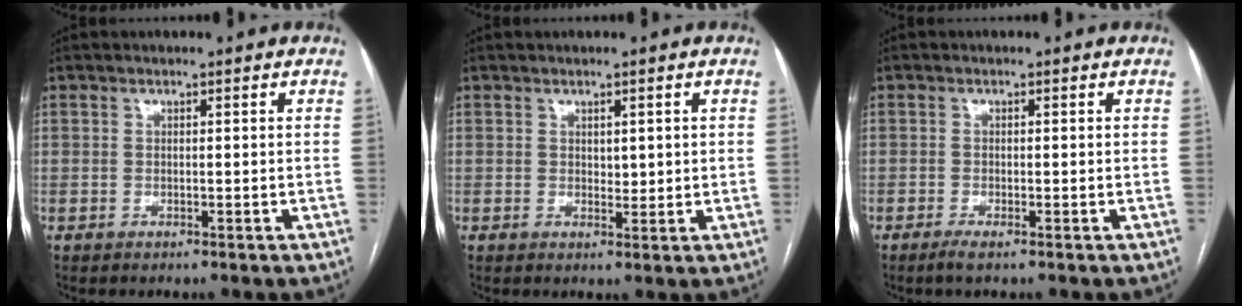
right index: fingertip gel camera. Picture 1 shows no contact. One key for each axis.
{"total": 0.9, "fx": 0.2, "fy": 0.2, "fz": 0.9, "tx": -0.015, "ty": 0.001, "tz": 0.004}
{"total": 1.7, "fx": -1.1, "fy": 0.0, "fz": 1.3, "tx": -0.025, "ty": -0.004, "tz": -0.021}